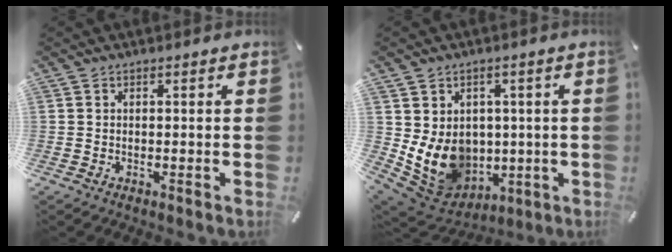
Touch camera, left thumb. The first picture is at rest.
{"total": 11.4, "force": [0.4, 10.3, 4.8], "torque": [-0.119, -0.023, 0.019]}